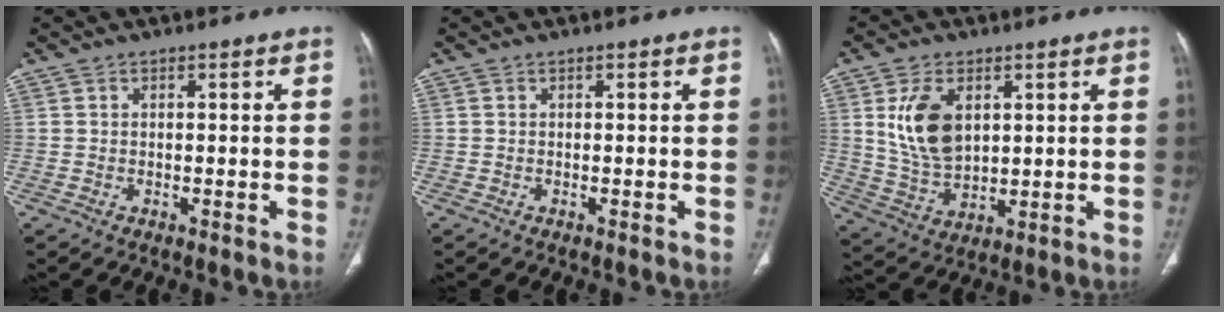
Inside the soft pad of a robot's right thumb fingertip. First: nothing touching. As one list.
[{"total": 0.0}, {"total": 11.1, "force": [3.2, 6.8, 8.2], "torque": [-0.146, -0.016, 0.073]}]